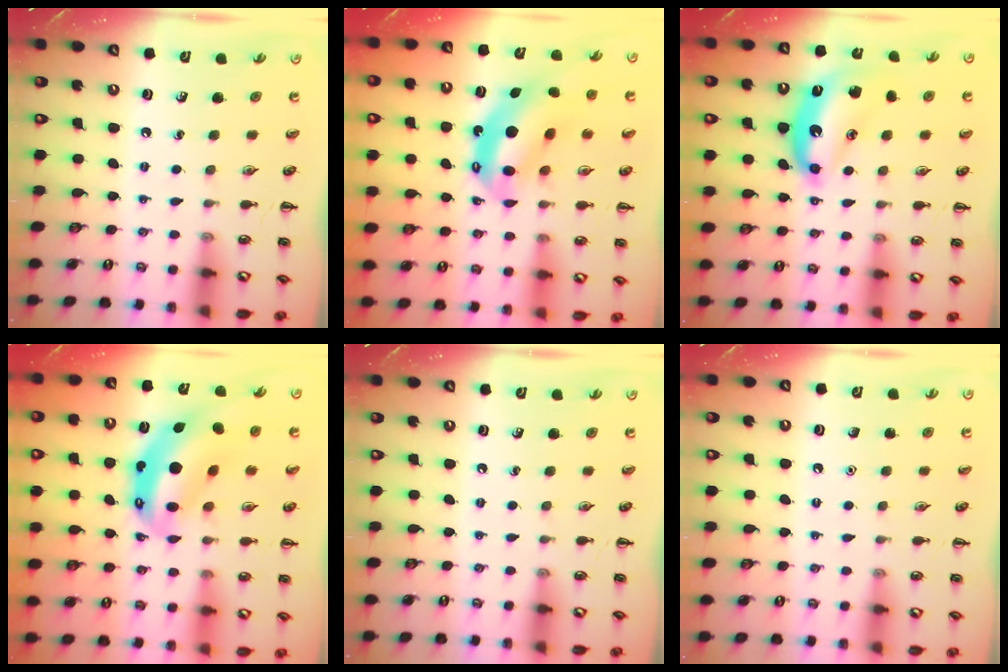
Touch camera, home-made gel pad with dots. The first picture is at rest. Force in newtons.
{"total": 12.6, "press": 12.2, "slide": 3.3}
{"total": 12.8, "press": 12.7, "slide": 1.4}
{"total": 11.8, "press": 11.4, "slide": 3.1}
{"total": 0.0}
{"total": 1.5, "press": 1.5, "slide": 0.1}